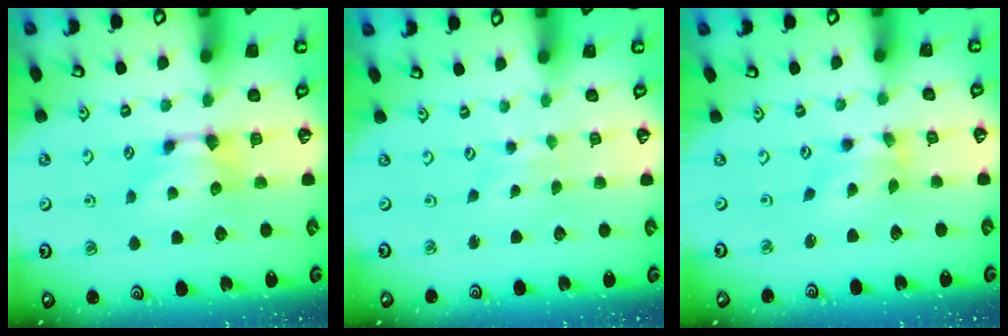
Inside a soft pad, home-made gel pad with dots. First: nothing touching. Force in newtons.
{"total": 2.7, "press": 2.6, "slide": 0.4}
{"total": 2.3, "press": 1.7, "slide": 1.5}